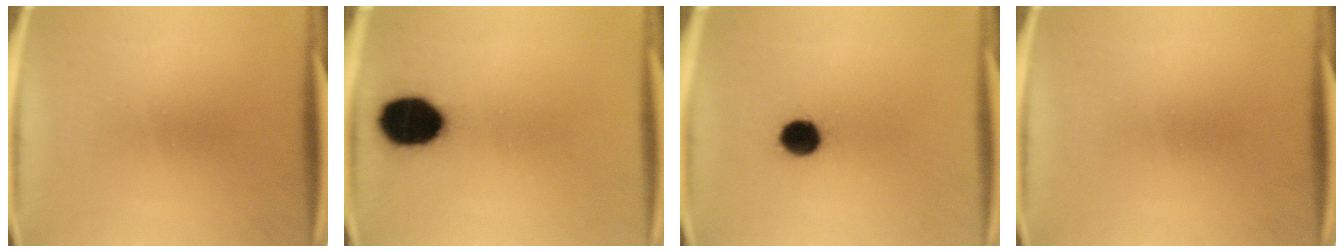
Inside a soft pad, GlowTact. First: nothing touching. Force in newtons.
{"total": 13.9}
{"total": 7.0}
{"total": 0.0}